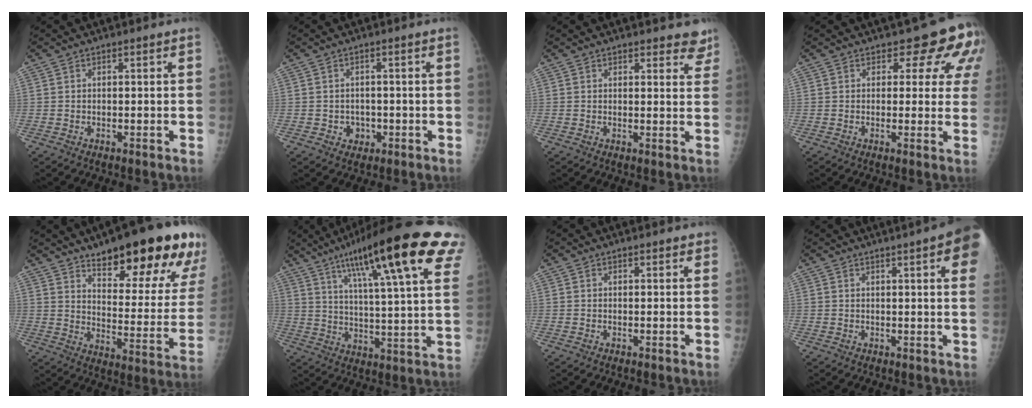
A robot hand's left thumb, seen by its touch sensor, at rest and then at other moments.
{"total": 2.8, "force": [-0.8, 2.5, 0.9], "torque": [0.003, 0.006, -0.008]}
{"total": 5.4, "force": [4.7, 2.2, 1.4], "torque": [0.023, -0.024, 0.043]}
{"total": 8.1, "force": [5.0, 4.4, 4.6], "torque": [-0.013, -0.025, 0.041]}
{"total": 25.0, "force": [16.3, 7.0, 17.6], "torque": [-0.197, -0.071, 0.228]}
{"total": 27.7, "force": [15.1, 4.8, 22.7], "torque": [-0.326, -0.018, 0.217]}
{"total": 1.1, "force": [0.8, 0.6, 0.5], "torque": [0.001, -0.003, 0.007]}
{"total": 10.6, "force": [4.8, 1.5, 9.3], "torque": [-0.097, -0.004, 0.047]}